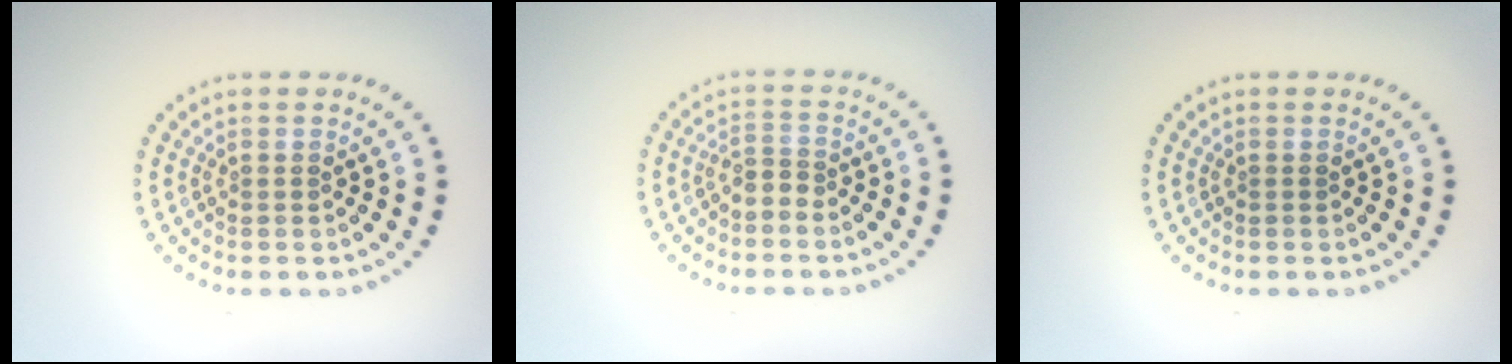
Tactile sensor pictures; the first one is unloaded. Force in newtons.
{"total": 1.7, "press": 1.2, "slide": 1.2}
{"total": 0.0}